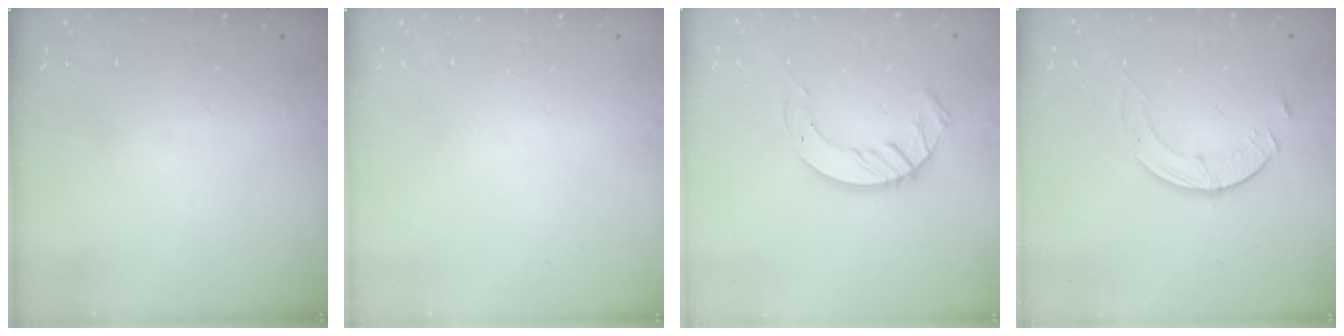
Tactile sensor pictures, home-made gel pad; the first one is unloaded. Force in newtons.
{"total": 0.0}
{"total": 8.8, "press": 8.8, "slide": 0.9}
{"total": 3.9, "press": 3.9, "slide": 0.4}